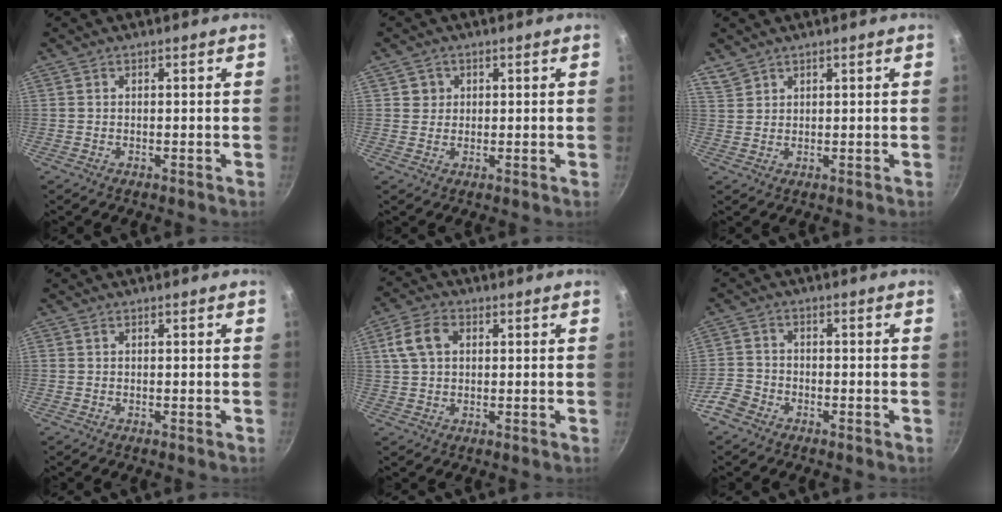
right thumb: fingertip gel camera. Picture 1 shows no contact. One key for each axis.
{"total": 2.5, "fx": 0.7, "fy": 2.4, "fz": 0.3, "tx": 0.011, "ty": 0.005, "tz": 0.006}
{"total": 2.7, "fx": 2.3, "fy": 1.4, "fz": 0.4, "tx": 0.000, "ty": 0.004, "tz": 0.050}
{"total": 0.0}
{"total": 7.0, "fx": 1.8, "fy": 4.9, "fz": 4.7, "tx": -0.084, "ty": 0.013, "tz": 0.028}
{"total": 4.5, "fx": -3.0, "fy": 3.1, "fz": 1.5, "tx": -0.025, "ty": 0.034, "tz": -0.064}